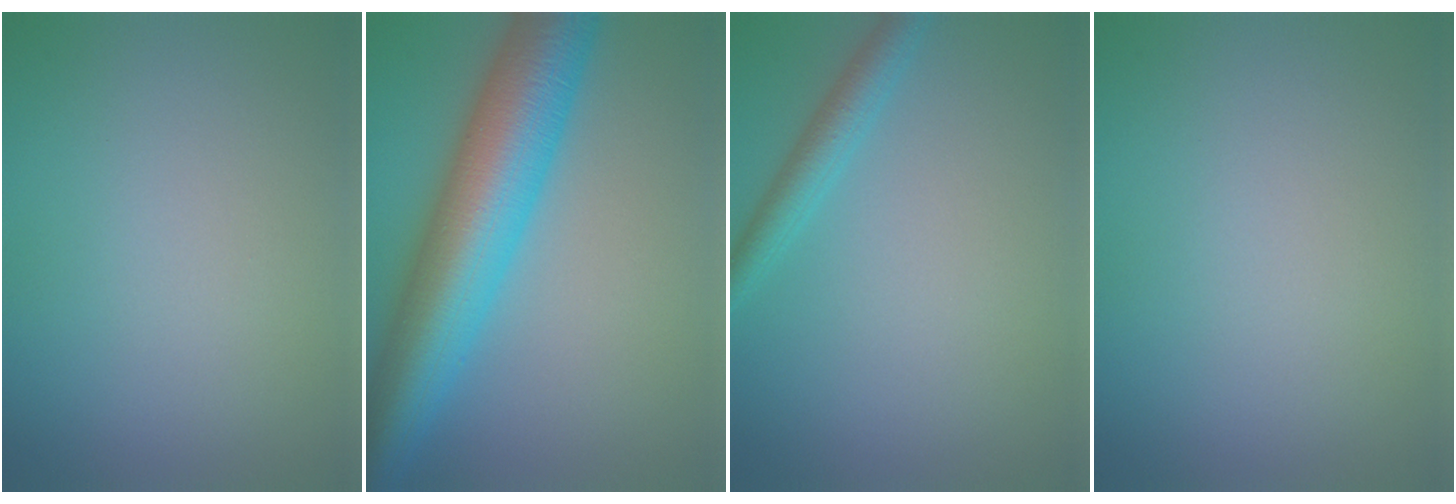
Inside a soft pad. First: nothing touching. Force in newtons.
{"total": 11.7, "press": 11.7, "slide": 0.2}
{"total": 2.4, "press": 2.4, "slide": 0.1}
{"total": 0.0}